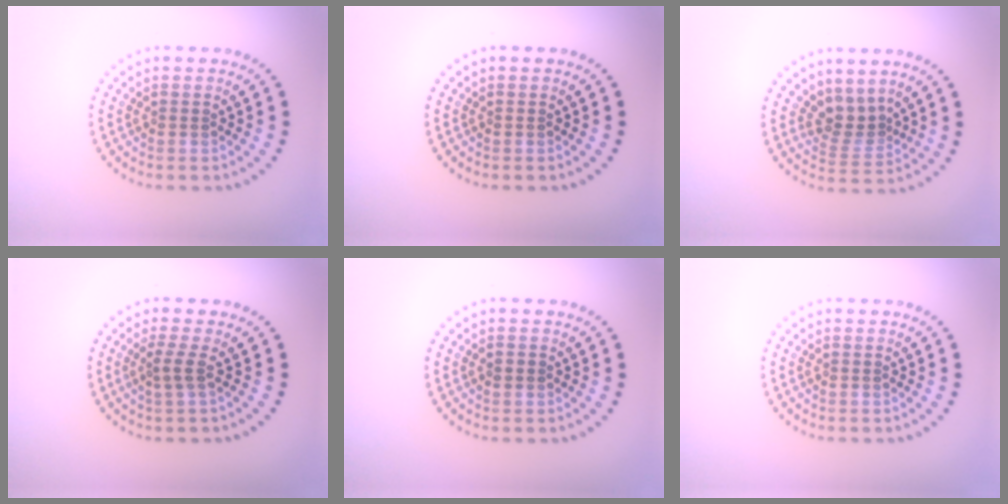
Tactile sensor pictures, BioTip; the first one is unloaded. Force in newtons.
{"total": 0.0}
{"total": 2.6, "press": 1.8, "slide": 1.9}
{"total": 1.6, "press": 1.0, "slide": 1.2}
{"total": 0.9, "press": 0.9, "slide": 0.1}
{"total": 0.0}